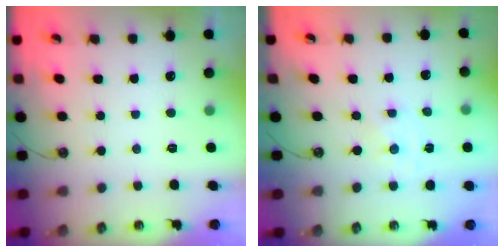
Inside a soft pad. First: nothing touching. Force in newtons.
{"total": 0.0}